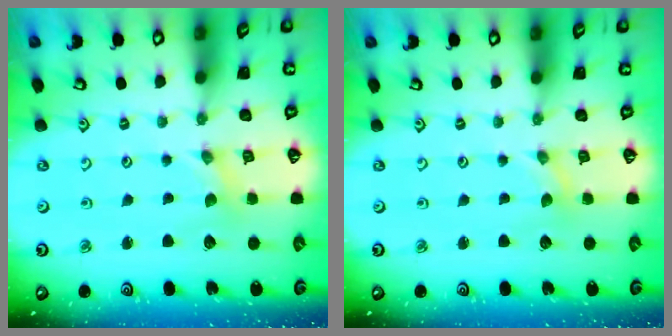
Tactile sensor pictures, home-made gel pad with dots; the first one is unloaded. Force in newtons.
{"total": 0.0}